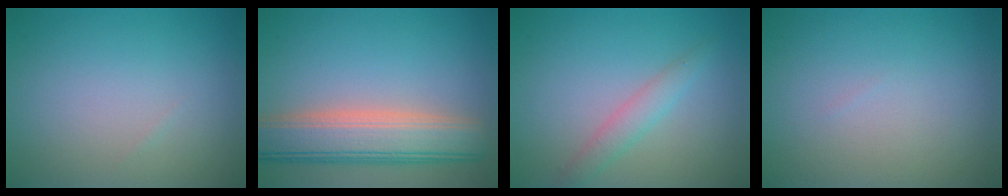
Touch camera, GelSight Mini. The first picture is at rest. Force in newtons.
{"total": 7.4, "press": 7.3, "slide": 0.7}
{"total": 1.9, "press": 1.9, "slide": 0.1}
{"total": 0.0}